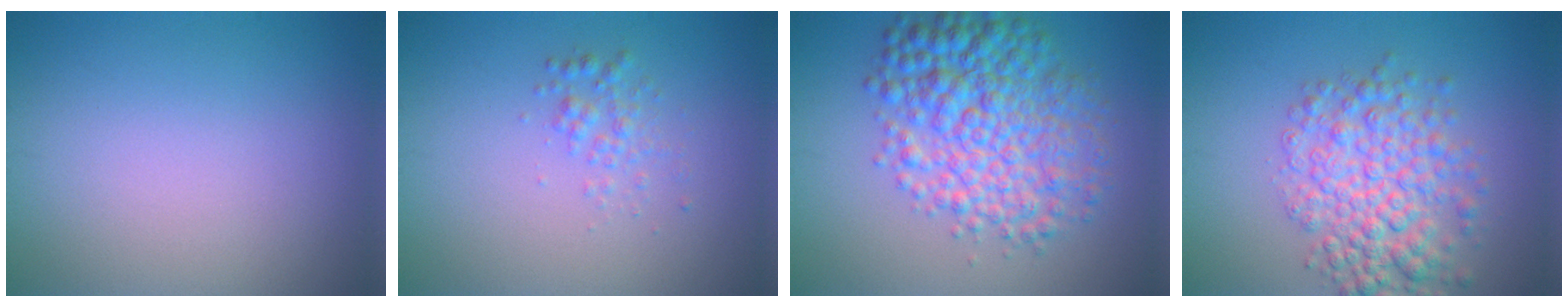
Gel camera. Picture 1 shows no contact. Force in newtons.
{"total": 1.5, "press": 1.5, "slide": 0.1}
{"total": 7.5, "press": 7.5, "slide": 0.1}
{"total": 6.1, "press": 6.1, "slide": 0.1}